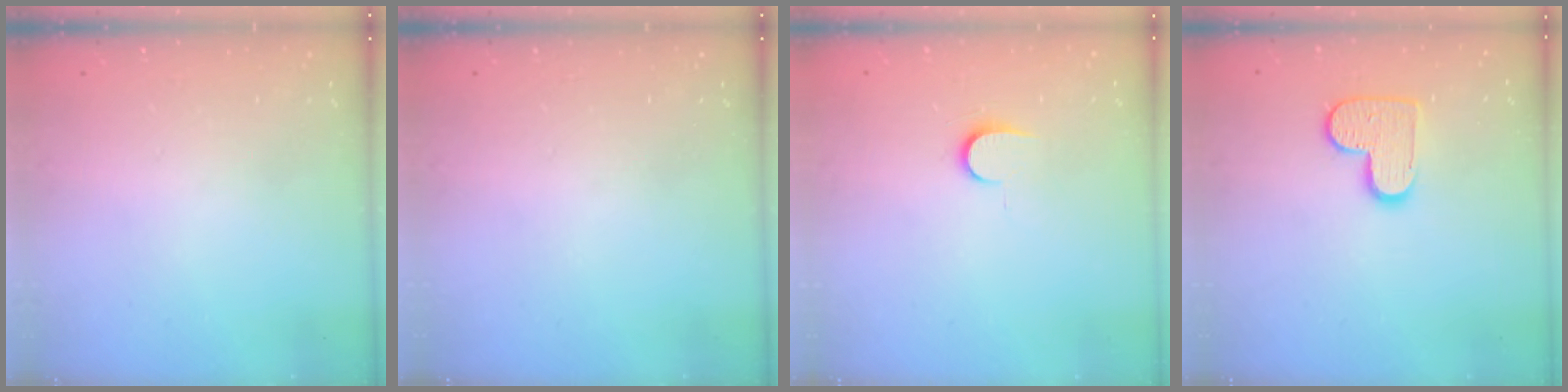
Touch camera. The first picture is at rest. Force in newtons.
{"total": 0.0}
{"total": 6.9, "press": 6.9, "slide": 0.8}
{"total": 10.1, "press": 10.1, "slide": 0.3}